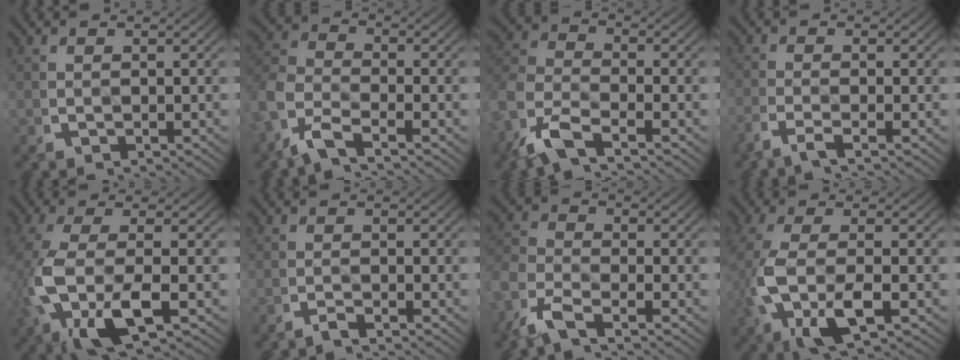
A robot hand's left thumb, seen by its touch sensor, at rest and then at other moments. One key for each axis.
{"total": 6.7, "fx": -1.9, "fy": 4.6, "fz": 4.5, "tx": -0.106, "ty": -0.016, "tz": -0.038}
{"total": 7.0, "fx": -2.2, "fy": 4.7, "fz": 4.8, "tx": -0.114, "ty": -0.019, "tz": -0.041}
{"total": 2.7, "fx": -1.6, "fy": 0.3, "fz": 2.1, "tx": -0.053, "ty": -0.008, "tz": -0.032}
{"total": 9.6, "fx": -1.6, "fy": 4.5, "fz": 8.3, "tx": -0.231, "ty": -0.035, "tz": 0.001}
{"total": 1.4, "fx": -1.2, "fy": 0.0, "fz": 0.7, "tx": -0.012, "ty": -0.001, "tz": -0.031}
{"total": 5.5, "fx": -2.4, "fy": 3.2, "fz": 3.7, "tx": -0.091, "ty": -0.017, "tz": -0.046}
{"total": 7.7, "fx": -0.8, "fy": 3.5, "fz": 6.9, "tx": -0.183, "ty": -0.023, "tz": 0.003}